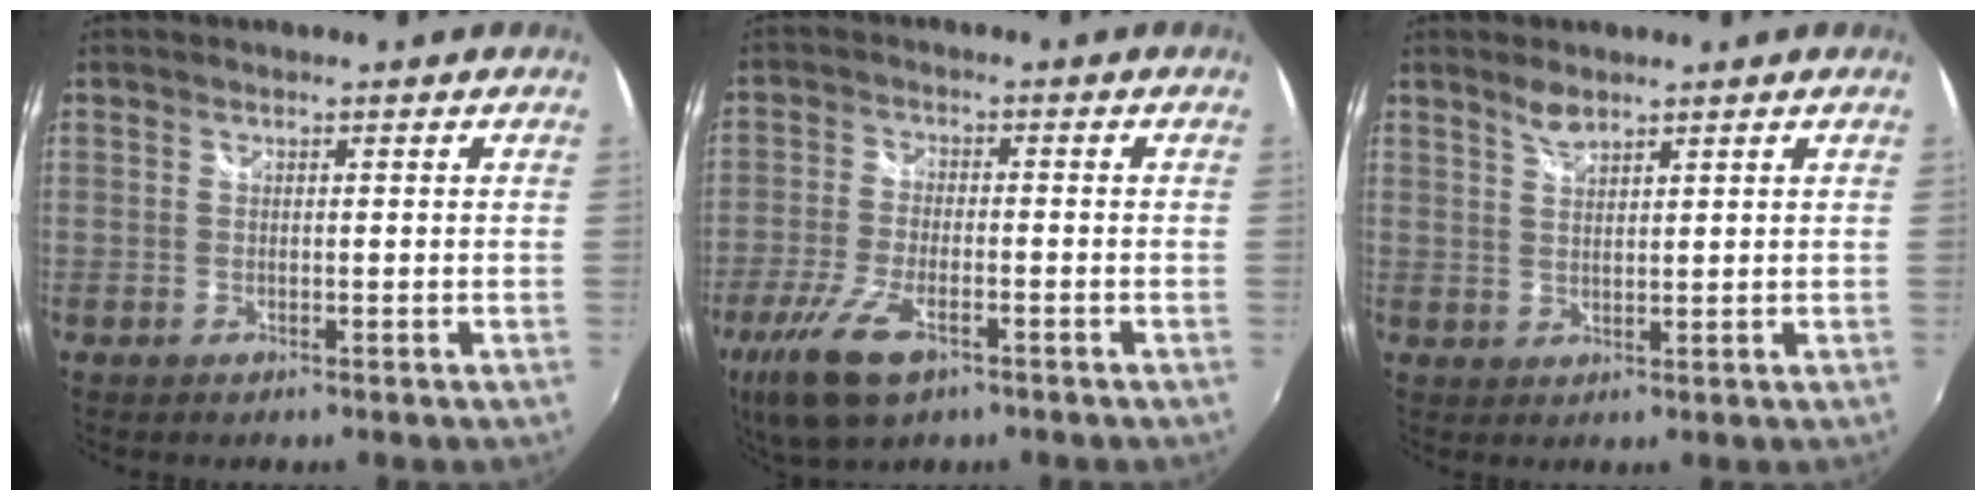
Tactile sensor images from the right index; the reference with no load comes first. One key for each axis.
{"total": 11.6, "fx": -6.5, "fy": 4.6, "fz": 8.4, "tx": -0.194, "ty": -0.029, "tz": -0.126}
{"total": 2.8, "fx": 2.4, "fy": 0.7, "fz": 1.3, "tx": -0.022, "ty": 0.002, "tz": 0.044}